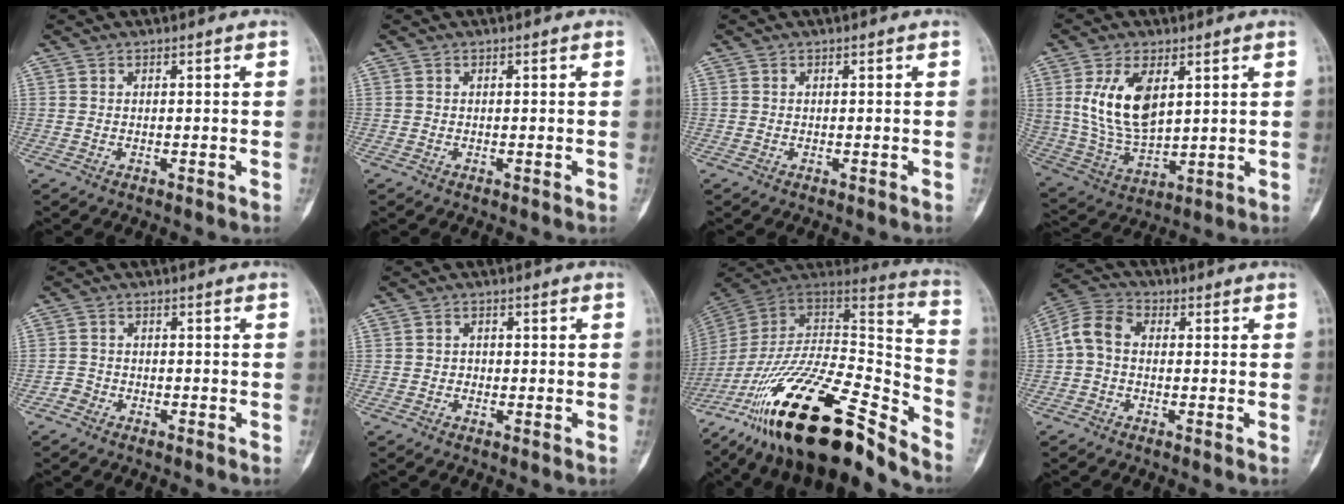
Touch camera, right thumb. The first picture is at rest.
{"total": 0.0}
{"total": 0.0}
{"total": 13.8, "force": [4.0, 7.7, 10.7], "torque": [-0.193, -0.017, 0.093]}
{"total": 2.1, "force": [-1.5, 1.4, 0.2], "torque": [-0.003, 0.010, -0.035]}
{"total": 1.4, "force": [-0.5, 1.3, 0.2], "torque": [0.011, 0.008, -0.012]}
{"total": 32.2, "force": [-21.6, 10.0, 21.6], "torque": [-0.324, 0.071, -0.361]}
{"total": 7.5, "force": [-0.3, 5.5, 5.1], "torque": [-0.096, 0.025, -0.019]}